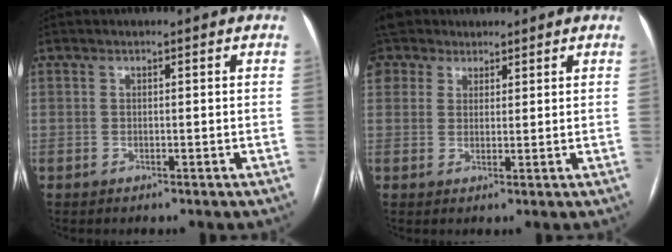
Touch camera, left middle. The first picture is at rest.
{"total": 8.7, "force": [5.6, 6.3, 2.0], "torque": [-0.063, 0.034, 0.111]}